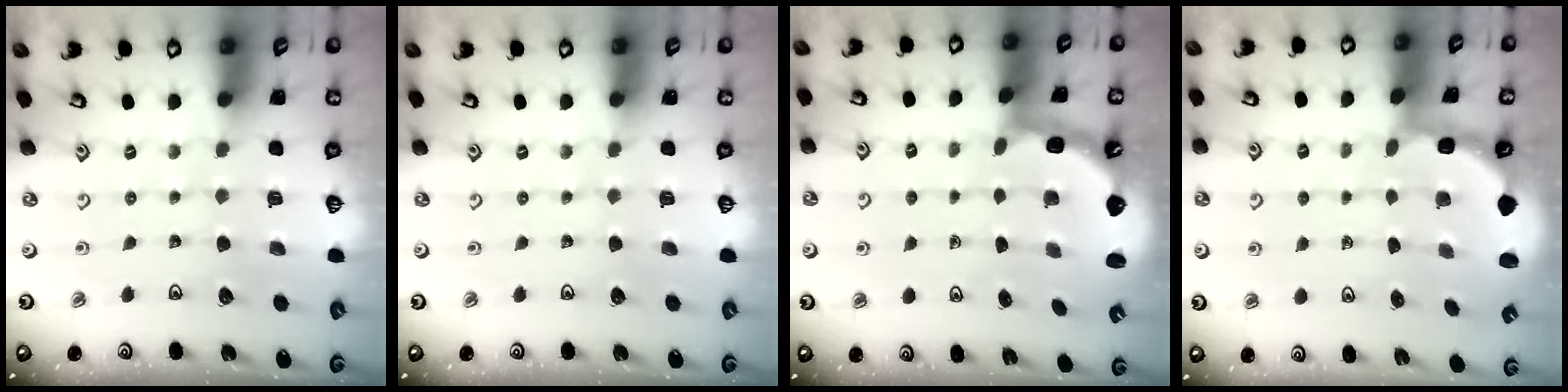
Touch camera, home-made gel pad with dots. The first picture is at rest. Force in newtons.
{"total": 0.0}
{"total": 2.7, "press": 2.1, "slide": 1.7}
{"total": 2.5, "press": 1.9, "slide": 1.6}